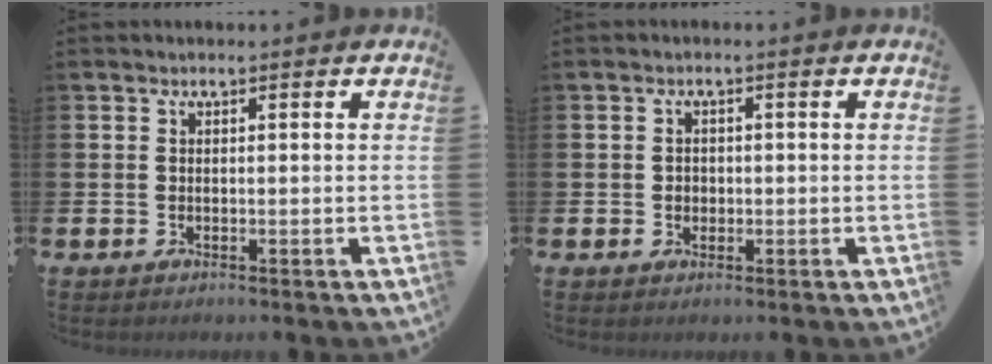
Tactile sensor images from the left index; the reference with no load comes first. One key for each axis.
{"total": 1.4, "fx": 0.0, "fy": 1.3, "fz": 0.5, "tx": 0.002, "ty": 0.004, "tz": -0.004}